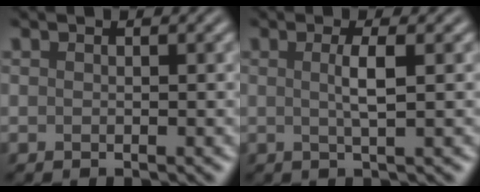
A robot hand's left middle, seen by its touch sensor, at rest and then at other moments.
{"total": 2.3, "force": [0.2, 0.5, 2.2], "torque": [-0.040, 0.003, 0.000]}